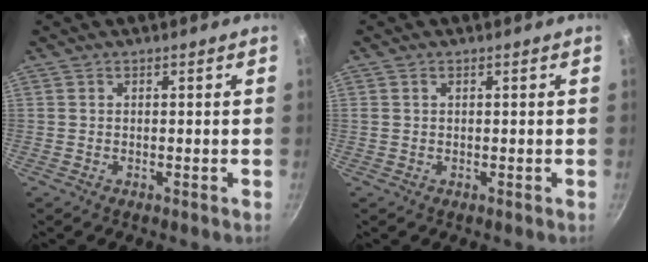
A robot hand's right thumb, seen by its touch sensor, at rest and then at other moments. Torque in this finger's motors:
{"motor_torque": [0.31, -0.53, -0.46, 0.06, -0.01]}